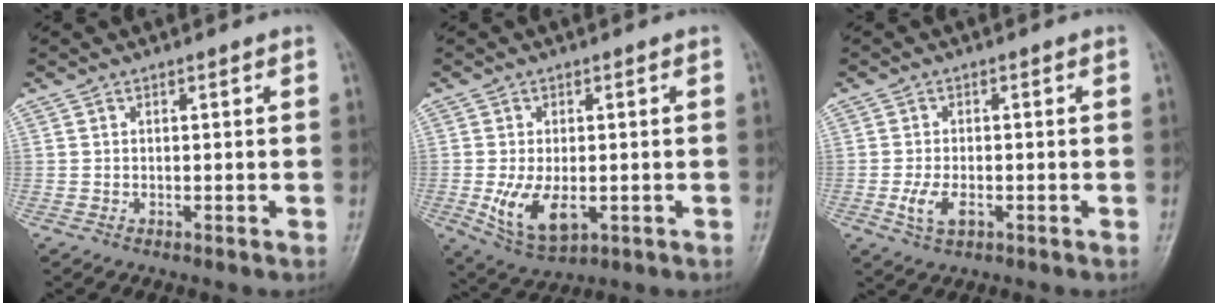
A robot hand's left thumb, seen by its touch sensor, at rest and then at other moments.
{"total": 8.4, "force": [-1.7, 4.5, 6.9], "torque": [-0.126, -0.009, -0.016]}
{"total": 4.1, "force": [-1.3, 2.0, 3.3], "torque": [-0.071, 0.002, -0.021]}